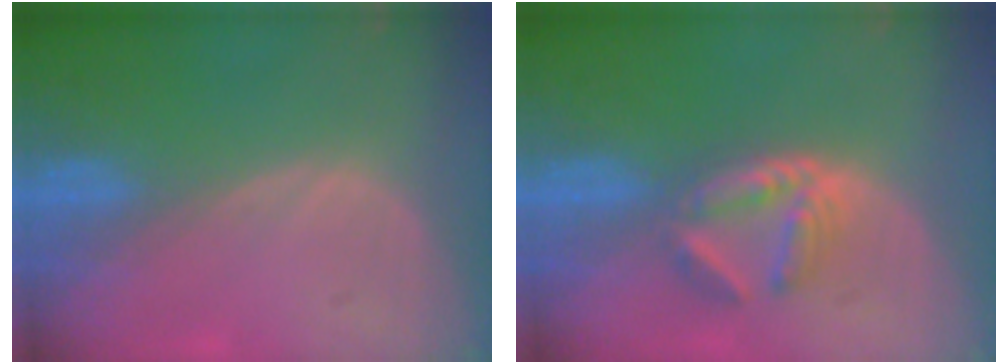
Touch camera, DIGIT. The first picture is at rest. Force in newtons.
{"total": 6.0, "press": 5.2, "slide": 3.1}